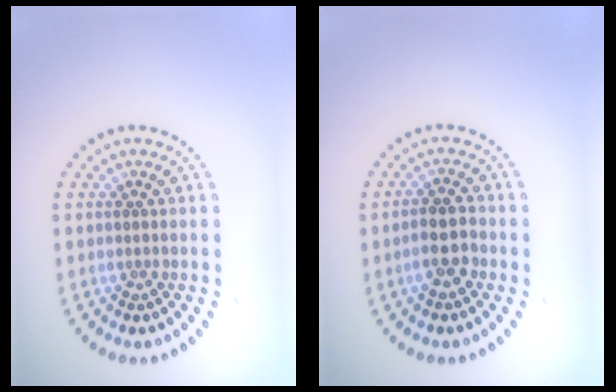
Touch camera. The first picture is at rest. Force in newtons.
{"total": 2.7, "press": 2.5, "slide": 0.8}